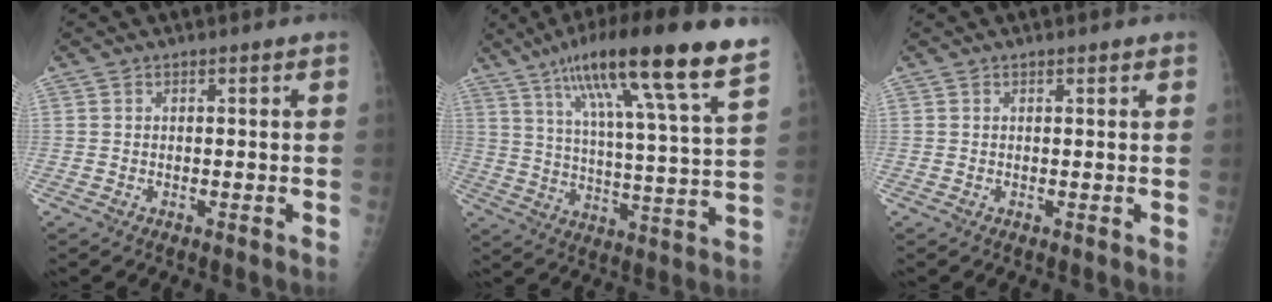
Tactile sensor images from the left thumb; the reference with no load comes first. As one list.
[{"total": 22.1, "force": [14.1, 1.8, 17.0], "torque": [-0.258, -0.033, 0.218]}, {"total": 0.8, "force": [0.6, 0.3, 0.4], "torque": [-0.005, -0.002, 0.006]}]